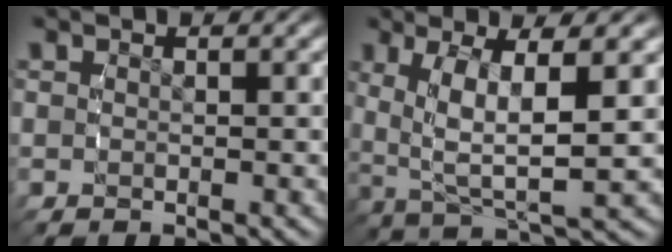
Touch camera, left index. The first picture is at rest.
{"total": 6.6, "force": [0.7, 3.1, 5.8], "torque": [-0.113, -0.015, 0.025]}